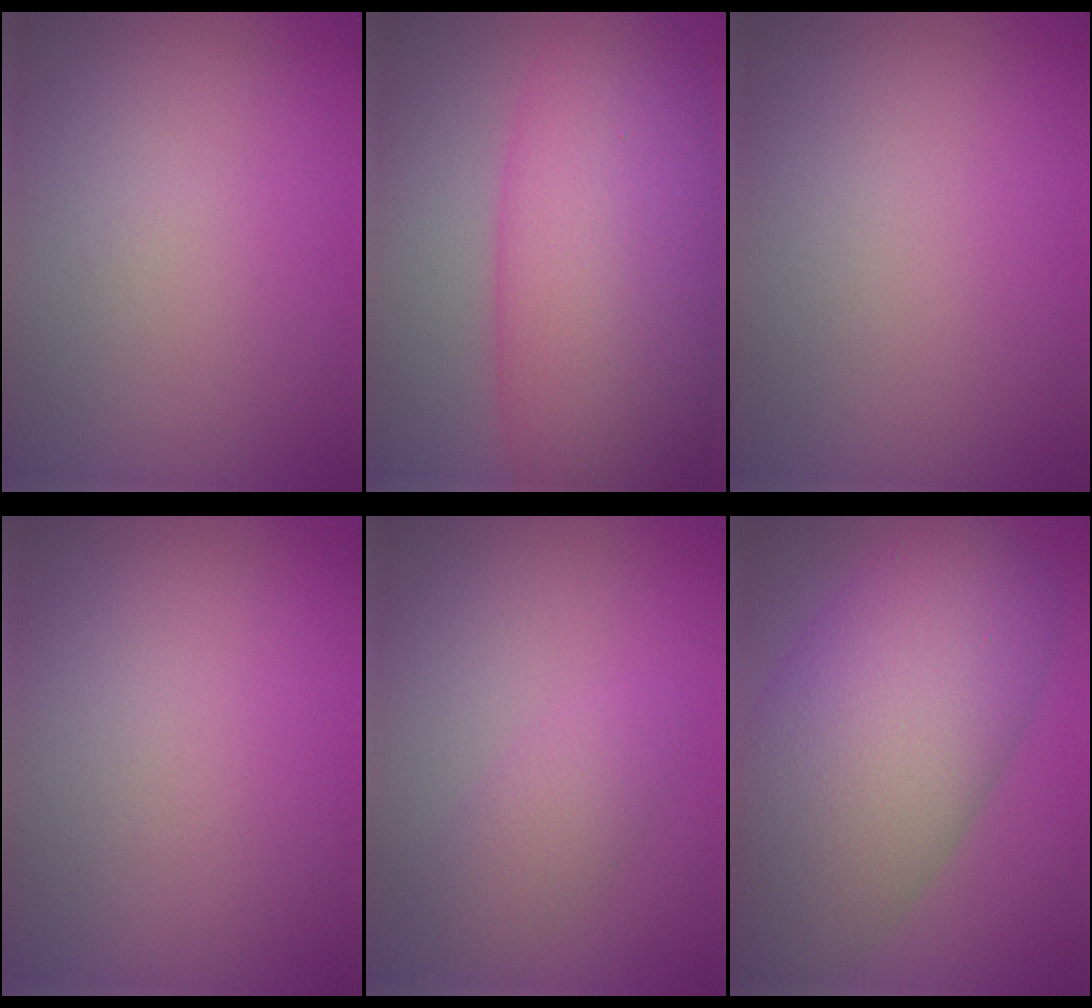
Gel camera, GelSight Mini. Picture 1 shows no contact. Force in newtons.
{"total": 11.5, "press": 11.5, "slide": 0.2}
{"total": 0.0}
{"total": 0.0}
{"total": 2.1, "press": 2.1, "slide": 0.1}
{"total": 13.0, "press": 13.0, "slide": 0.6}